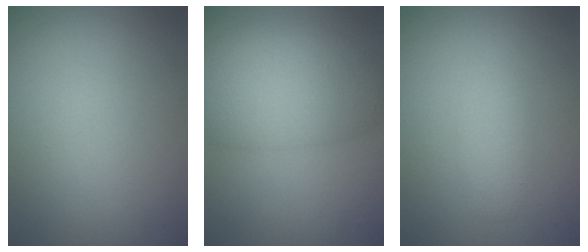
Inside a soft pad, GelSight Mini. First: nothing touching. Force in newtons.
{"total": 6.8, "press": 6.8, "slide": 0.4}
{"total": 1.7, "press": 1.7, "slide": 0.1}